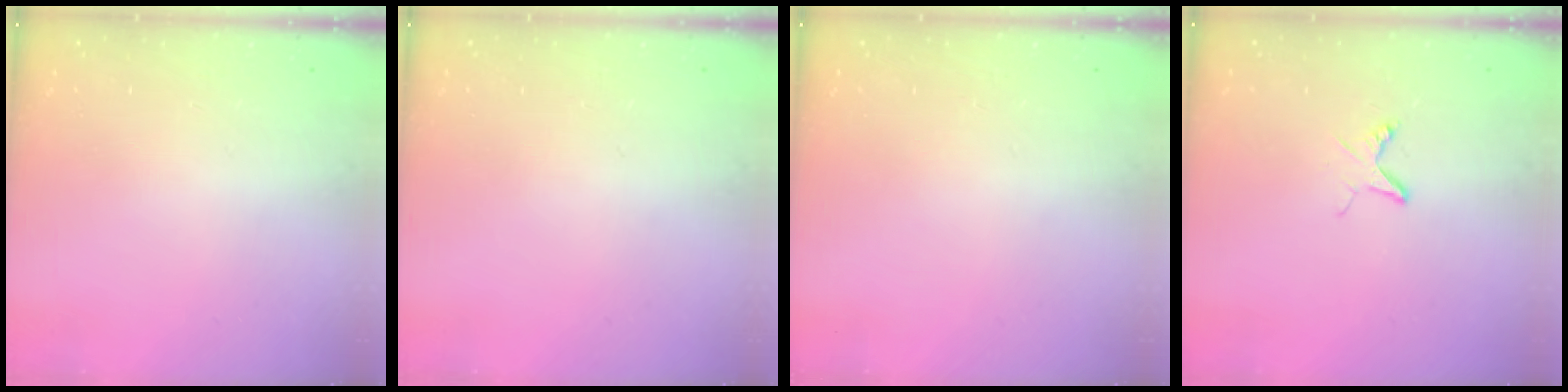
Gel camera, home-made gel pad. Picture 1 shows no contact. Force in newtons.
{"total": 0.0}
{"total": 0.0}
{"total": 3.9, "press": 3.9, "slide": 0.4}